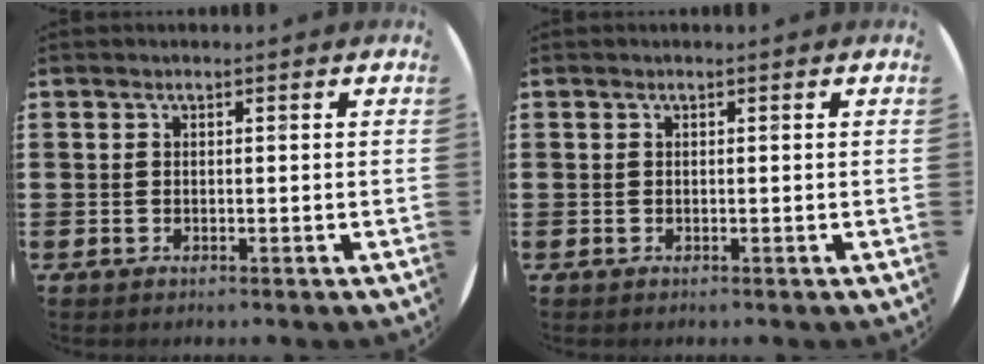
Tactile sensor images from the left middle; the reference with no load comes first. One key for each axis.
{"total": 0.0}